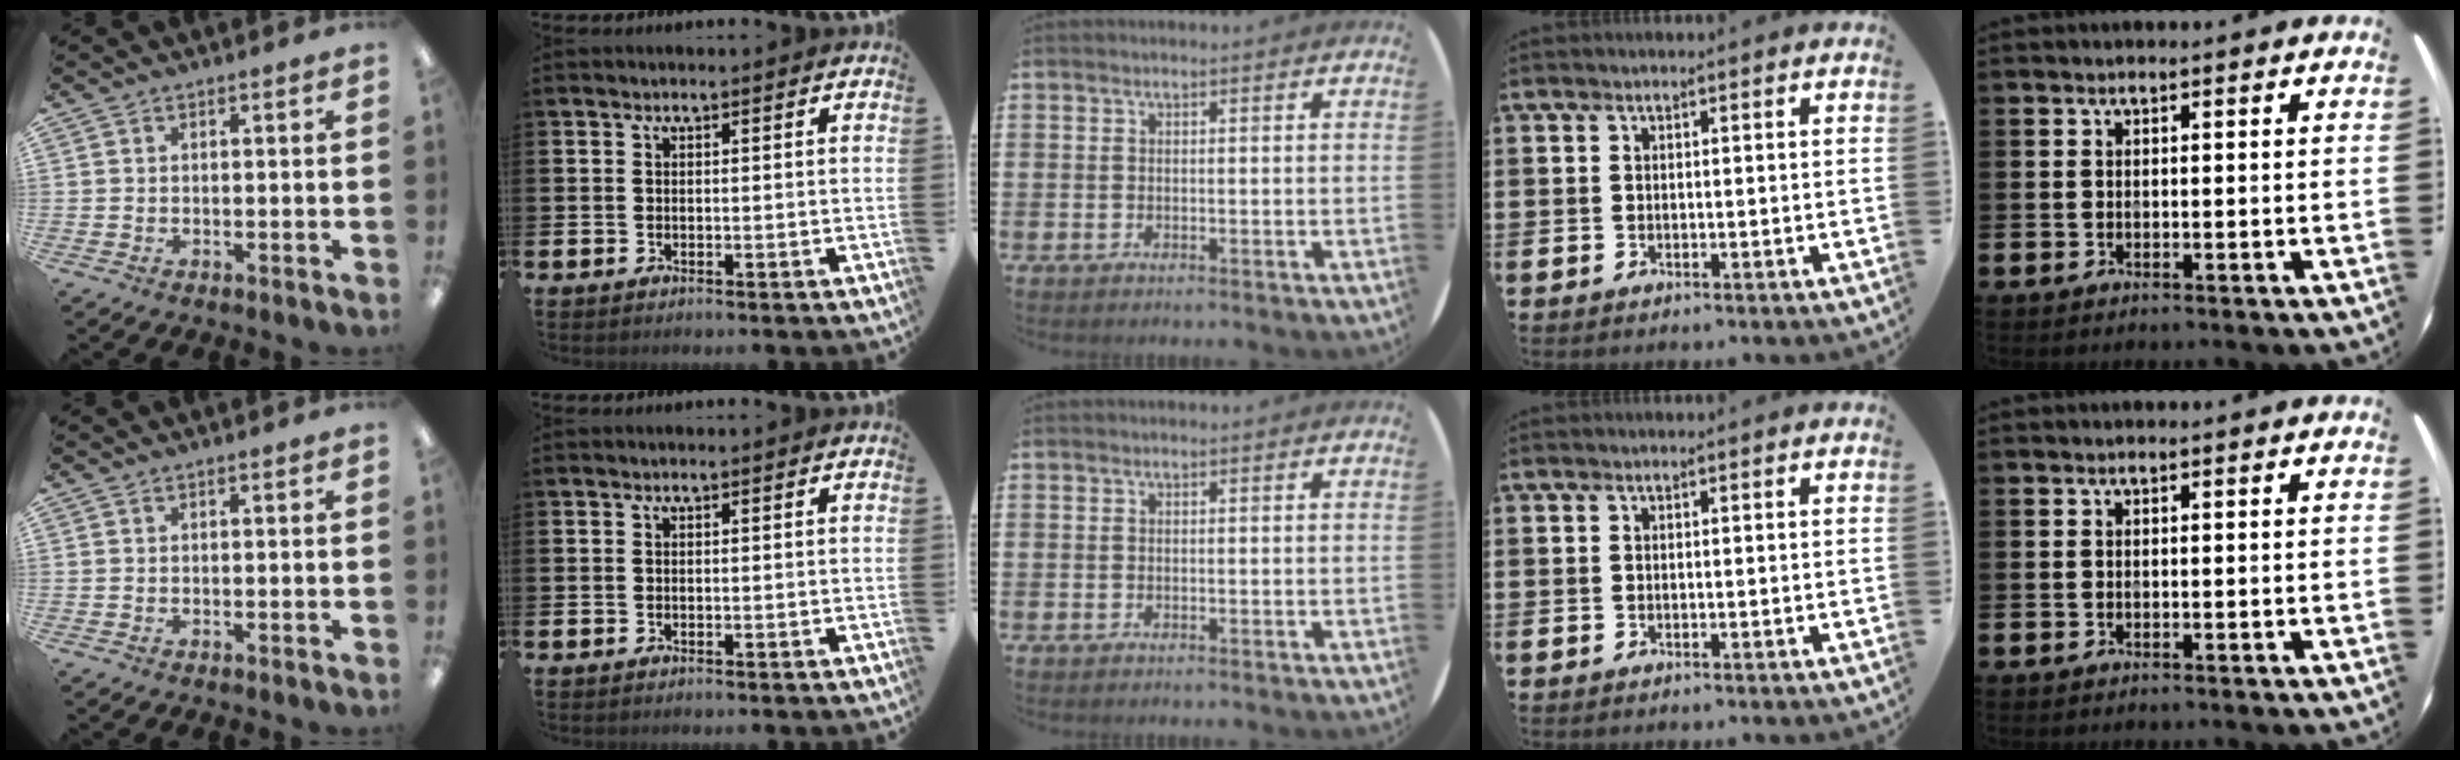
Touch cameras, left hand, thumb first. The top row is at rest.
{}